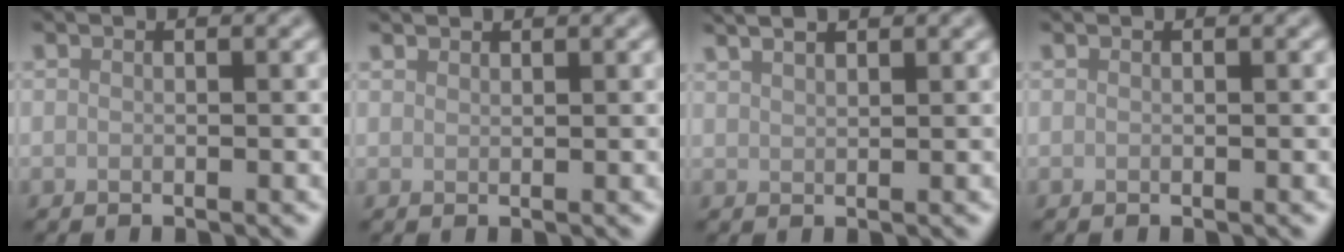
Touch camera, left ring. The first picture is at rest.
{"total": 1.1, "force": [1.1, 0.1, 0.0], "torque": [0.001, 0.002, 0.021]}
{"total": 3.3, "force": [2.4, 1.2, 2.0], "torque": [-0.012, 0.018, 0.021]}
{"total": 0.0}